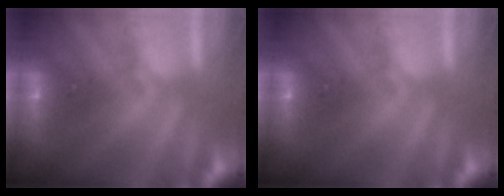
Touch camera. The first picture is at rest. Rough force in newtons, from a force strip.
{"total": 0.0}